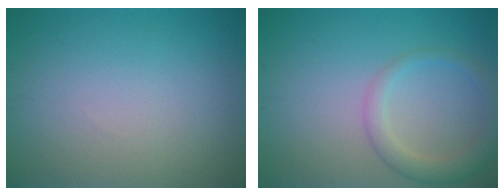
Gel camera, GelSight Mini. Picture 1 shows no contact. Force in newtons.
{"total": 2.9, "press": 2.9, "slide": 0.2}